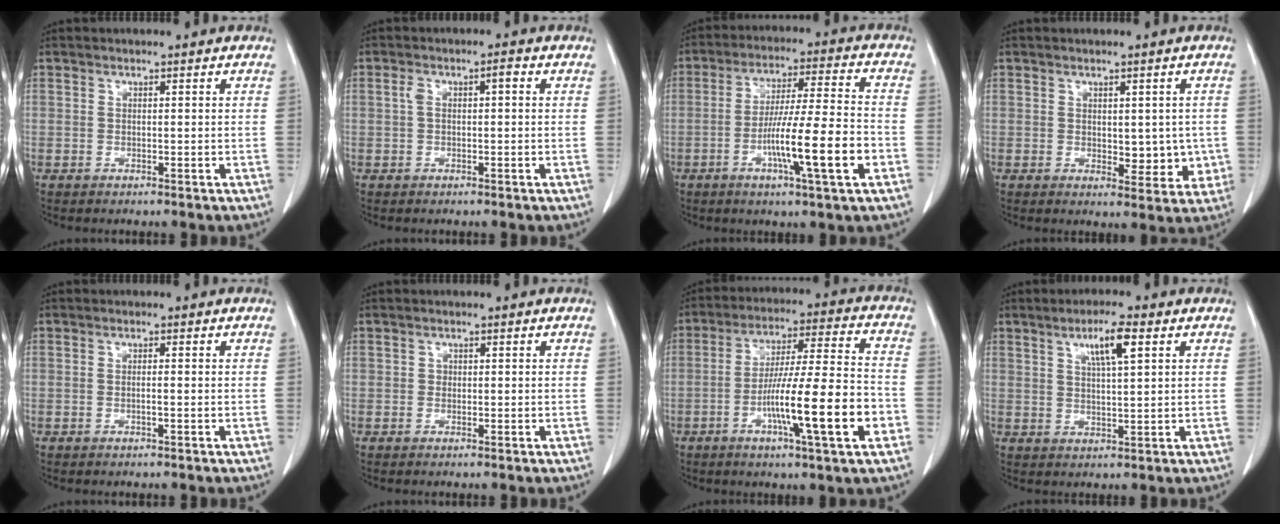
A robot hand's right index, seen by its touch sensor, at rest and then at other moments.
{"total": 2.8, "force": [0.5, 1.1, 2.6], "torque": [-0.053, 0.021, 0.009]}
{"total": 13.3, "force": [-4.4, 0.1, 12.6], "torque": [-0.215, -0.006, -0.076]}
{"total": 5.3, "force": [-0.2, 3.0, 4.3], "torque": [-0.040, -0.006, 0.007]}
{"total": 0.8, "force": [-0.2, 0.0, 0.8], "torque": [-0.016, 0.001, -0.002]}
{"total": 0.6, "force": [0.0, 0.6, 0.2], "torque": [0.002, 0.003, 0.001]}
{"total": 16.1, "force": [-5.3, 0.5, 15.2], "torque": [-0.260, -0.005, -0.087]}
{"total": 5.7, "force": [2.7, 0.5, 5.0], "torque": [-0.089, 0.004, 0.047]}